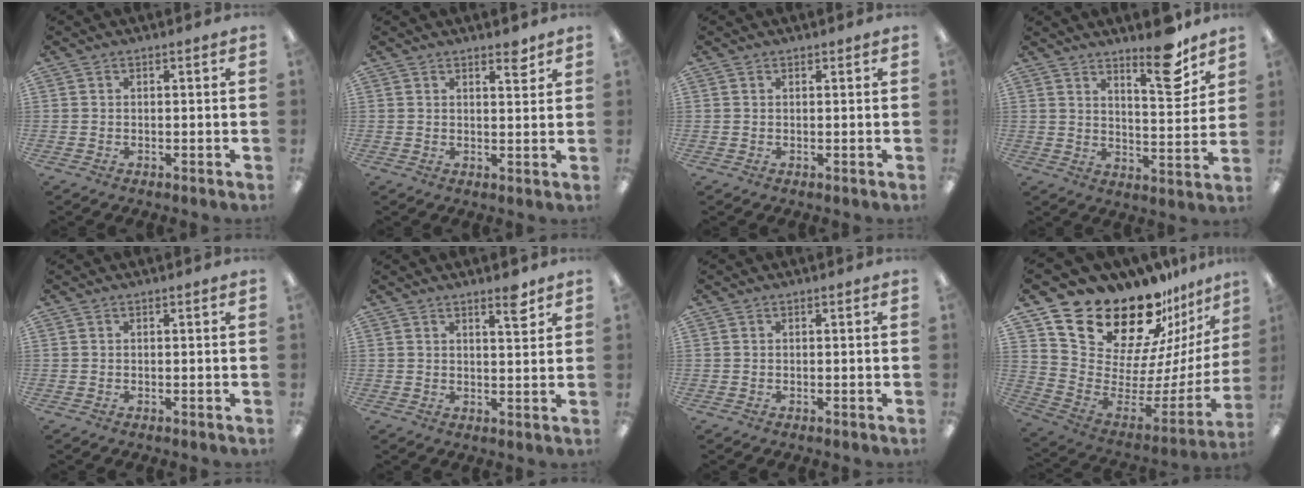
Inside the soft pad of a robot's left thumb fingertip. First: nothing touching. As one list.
[{"total": 3.2, "force": [2.6, 0.9, 1.7], "torque": [-0.006, -0.020, 0.039]}, {"total": 0.6, "force": [0.5, 0.3, 0.0], "torque": [0.000, 0.001, 0.009]}, {"total": 13.1, "force": [9.4, 4.0, 8.1], "torque": [-0.093, -0.069, 0.153]}, {"total": 0.0}, {"total": 4.7, "force": [3.4, 1.1, 3.1], "torque": [-0.028, -0.023, 0.050]}, {"total": 0.0}, {"total": 24.1, "force": [19.3, 10.2, 10.2], "torque": [-0.166, -0.153, 0.358]}]